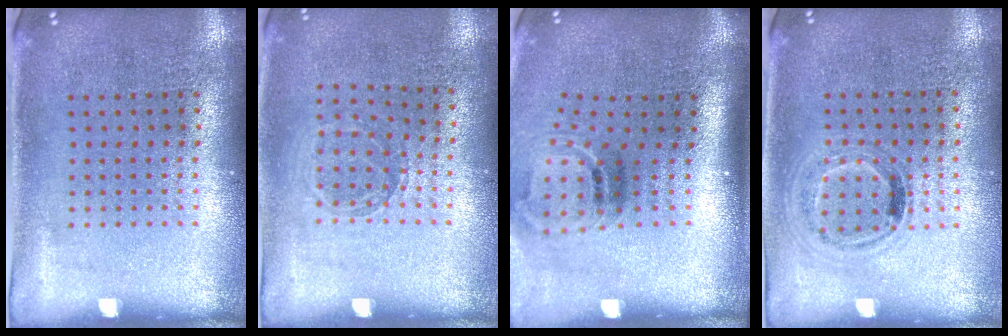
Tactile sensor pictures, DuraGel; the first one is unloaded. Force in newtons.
{"total": 0.9, "press": 0.9, "slide": 0.2}
{"total": 1.9, "press": 1.2, "slide": 1.5}
{"total": 1.0, "press": 0.9, "slide": 0.3}